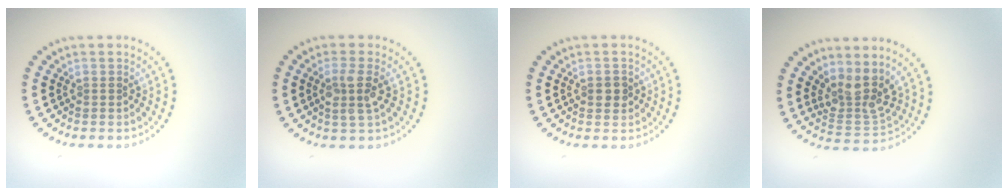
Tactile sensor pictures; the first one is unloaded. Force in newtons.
{"total": 2.6, "press": 2.2, "slide": 1.3}
{"total": 1.5, "press": 1.5, "slide": 0.1}
{"total": 3.6, "press": 2.7, "slide": 2.3}